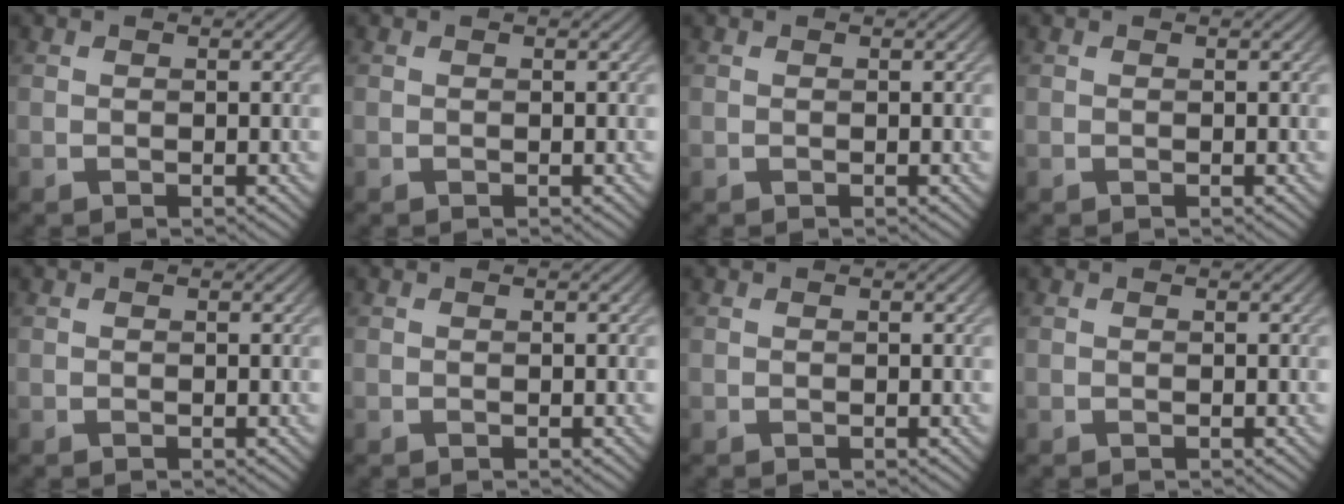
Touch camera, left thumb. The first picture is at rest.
{"total": 0.0}
{"total": 0.0}
{"total": 0.0}
{"total": 0.0}
{"total": 0.0}
{"total": 0.0}
{"total": 0.0}